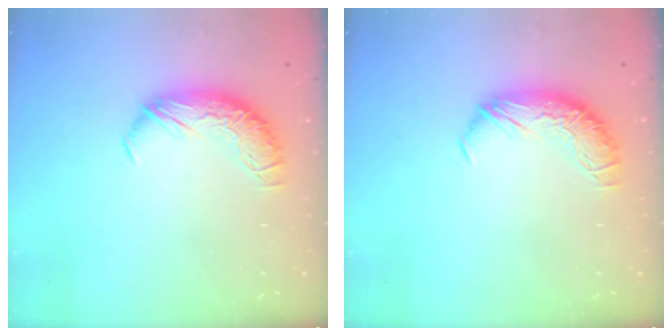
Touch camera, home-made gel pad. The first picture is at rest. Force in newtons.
{"total": 0.0}